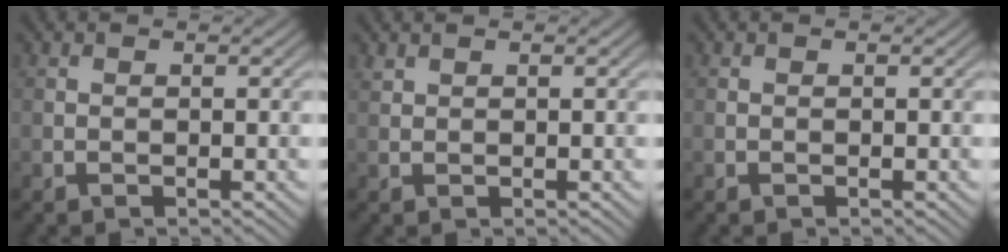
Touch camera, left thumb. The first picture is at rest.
{"total": 0.7, "force": [0.7, 0.2, 0.2], "torque": [-0.010, 0.002, 0.018]}
{"total": 0.0}